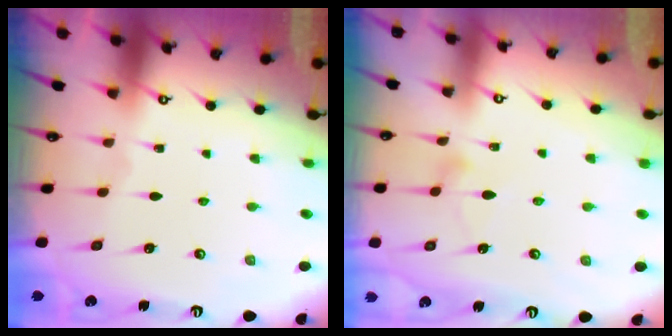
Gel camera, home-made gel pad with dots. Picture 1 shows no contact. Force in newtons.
{"total": 8.3, "press": 8.3, "slide": 0.5}